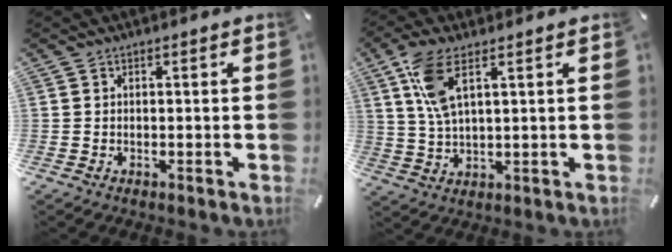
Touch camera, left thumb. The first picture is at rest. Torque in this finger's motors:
{"motor_torque": [0.36, 0.39, 0.04, -0.10, 0.06]}